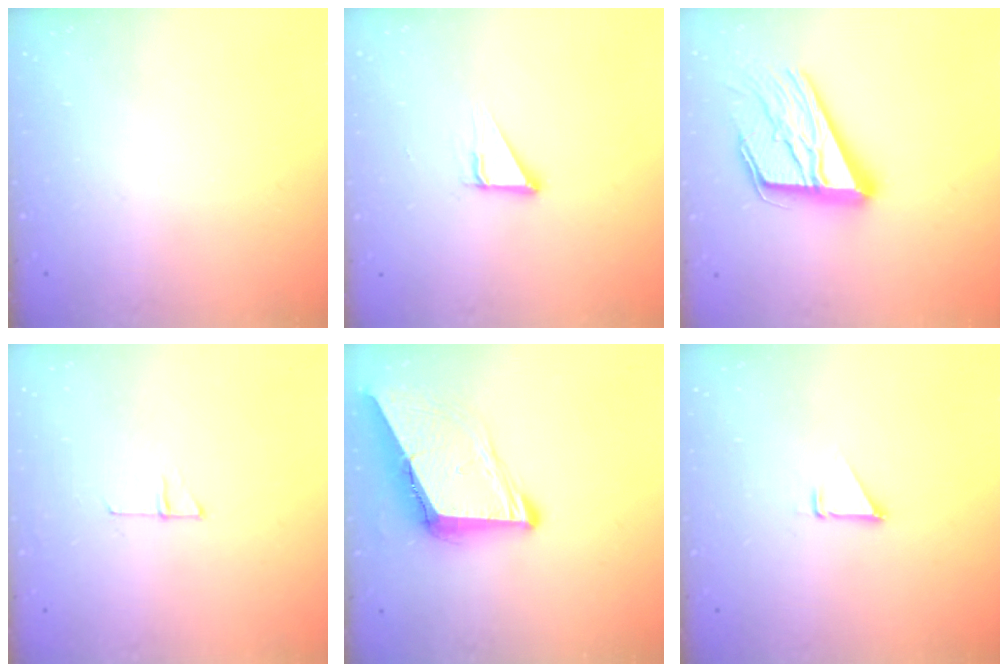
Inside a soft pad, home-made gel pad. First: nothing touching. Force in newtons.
{"total": 3.4, "press": 3.4, "slide": 0.3}
{"total": 20.2, "press": 20.0, "slide": 2.6}
{"total": 4.5, "press": 4.5, "slide": 0.4}
{"total": 9.4, "press": 9.3, "slide": 1.1}
{"total": 1.5, "press": 1.5, "slide": 0.1}